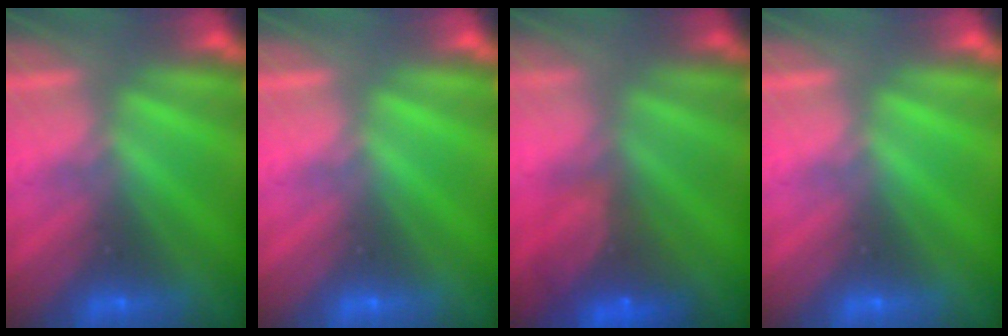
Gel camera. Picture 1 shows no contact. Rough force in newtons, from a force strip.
{"total": 0.0}
{"total": 10.4}
{"total": 0.0}